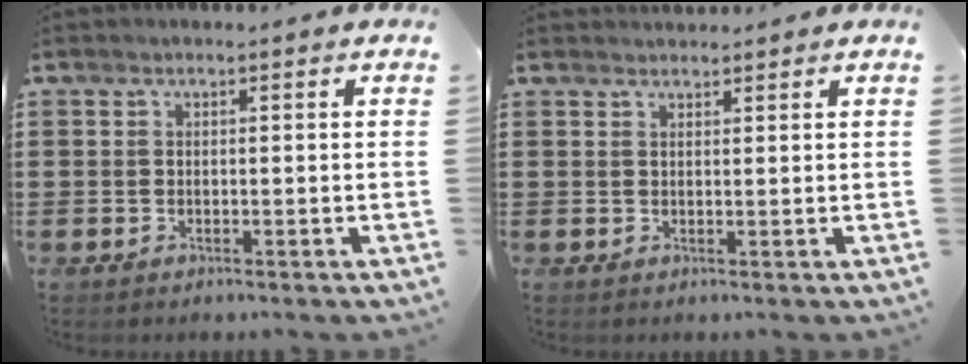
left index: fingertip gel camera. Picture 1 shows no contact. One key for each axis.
{"total": 1.3, "fx": 1.3, "fy": 0.2, "fz": 0.0, "tx": -0.002, "ty": 0.001, "tz": 0.025}